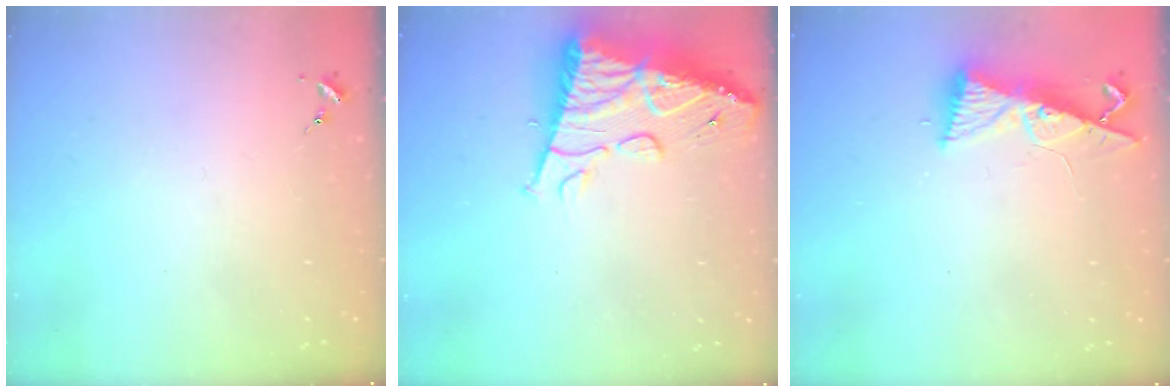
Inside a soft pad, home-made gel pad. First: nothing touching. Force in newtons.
{"total": 16.3, "press": 16.3, "slide": 1.7}
{"total": 8.5, "press": 8.5, "slide": 1.0}